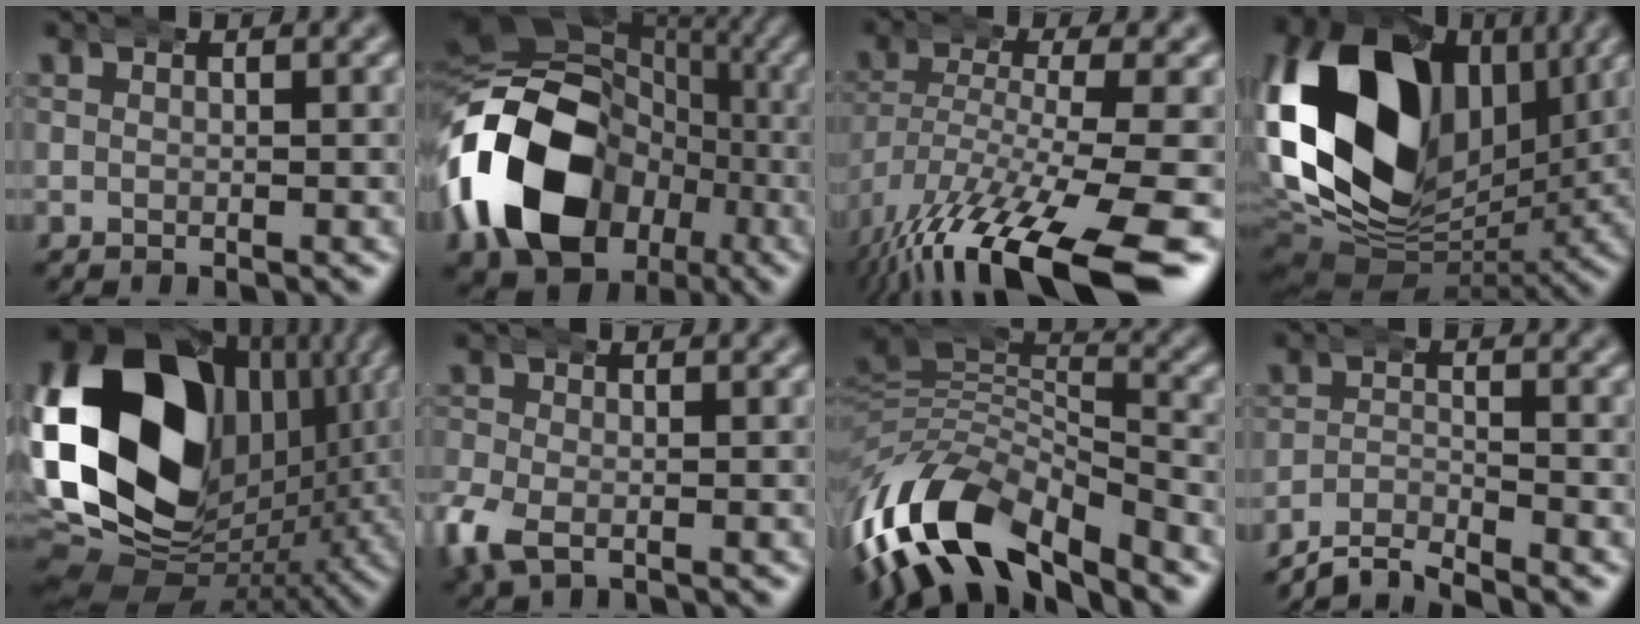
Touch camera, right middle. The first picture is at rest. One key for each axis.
{"total": 18.2, "fx": -1.4, "fy": 13.8, "fz": 11.8, "tx": -0.210, "ty": -0.023, "tz": -0.018}
{"total": 11.1, "fx": -6.4, "fy": 4.0, "fz": 8.2, "tx": -0.169, "ty": -0.047, "tz": -0.071}
{"total": 23.4, "fx": 2.6, "fy": 16.3, "fz": 16.5, "tx": -0.281, "ty": -0.031, "tz": 0.054}
{"total": 30.3, "fx": 1.0, "fy": 20.7, "fz": 22.1, "tx": -0.372, "ty": -0.032, "tz": 0.031}
{"total": 3.4, "fx": -1.3, "fy": 2.4, "fz": 2.0, "tx": -0.067, "ty": -0.016, "tz": -0.016}
{"total": 11.8, "fx": -4.7, "fy": 7.9, "fz": 7.3, "tx": -0.169, "ty": -0.051, "tz": -0.066}
{"total": 4.4, "fx": -4.2, "fy": 1.0, "fz": 1.1, "tx": -0.018, "ty": -0.009, "tz": -0.072}